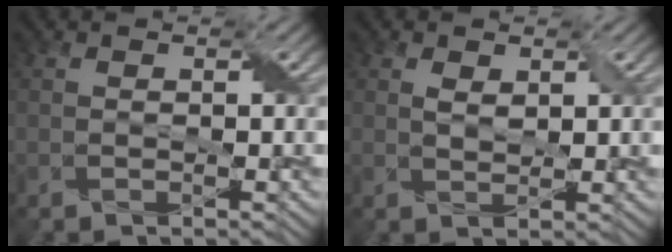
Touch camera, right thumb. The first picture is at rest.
{"total": 1.9, "force": [0.8, 1.1, 1.4], "torque": [-0.031, -0.002, 0.017]}